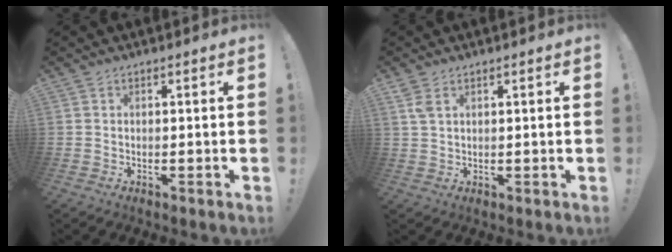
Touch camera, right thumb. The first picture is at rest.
{"total": 2.8, "force": [1.6, 1.2, 2.0], "torque": [-0.041, -0.001, 0.030]}